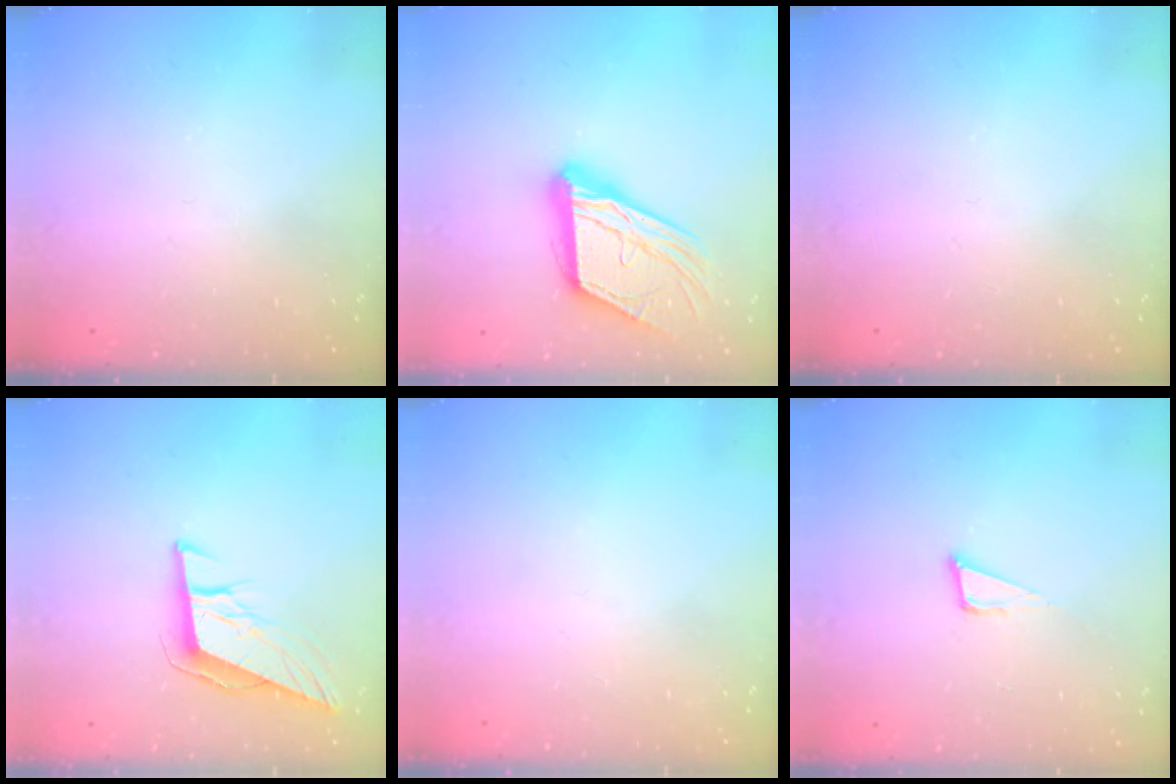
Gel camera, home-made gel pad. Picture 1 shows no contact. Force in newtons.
{"total": 17.4, "press": 17.3, "slide": 1.9}
{"total": 0.0}
{"total": 10.2, "press": 9.6, "slide": 3.5}
{"total": 0.0}
{"total": 5.1, "press": 5.0, "slide": 0.9}